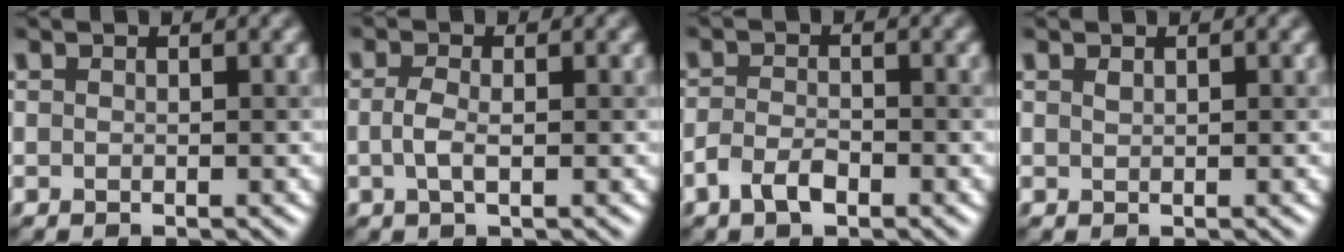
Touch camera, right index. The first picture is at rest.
{"total": 1.5, "force": [0.2, 0.6, 1.4], "torque": [-0.028, 0.006, 0.000]}
{"total": 2.0, "force": [-1.0, 1.0, 1.4], "torque": [-0.027, 0.009, -0.026]}
{"total": 0.6, "force": [0.6, 0.1, 0.0], "torque": [0.001, 0.008, 0.012]}